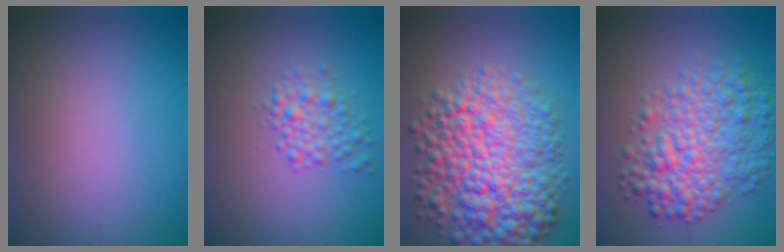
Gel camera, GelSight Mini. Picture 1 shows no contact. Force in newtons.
{"total": 2.6, "press": 2.6, "slide": 0.1}
{"total": 10.7, "press": 10.7, "slide": 0.2}
{"total": 6.7, "press": 6.7, "slide": 0.1}